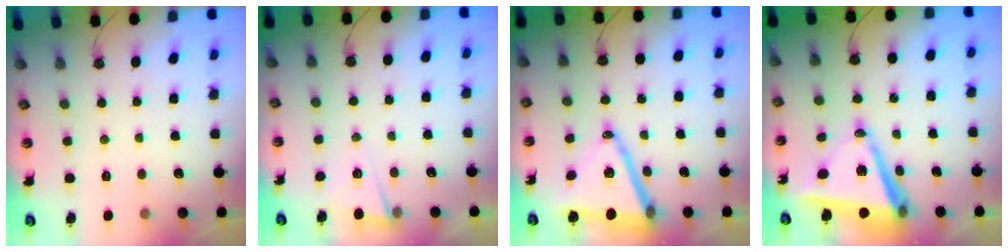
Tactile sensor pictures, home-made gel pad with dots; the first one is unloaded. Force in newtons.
{"total": 2.9, "press": 2.6, "slide": 1.3}
{"total": 16.0, "press": 15.5, "slide": 3.7}
{"total": 11.8, "press": 11.2, "slide": 3.8}